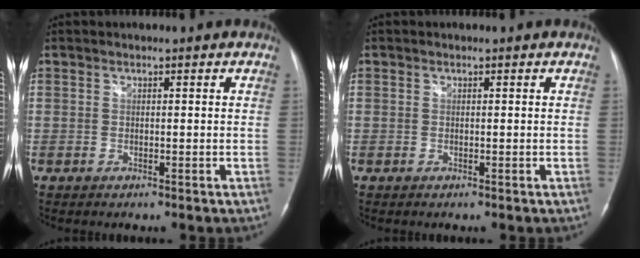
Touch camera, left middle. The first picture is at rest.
{"total": 0.0}